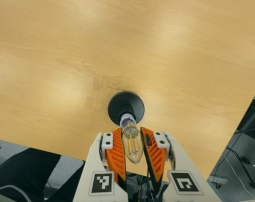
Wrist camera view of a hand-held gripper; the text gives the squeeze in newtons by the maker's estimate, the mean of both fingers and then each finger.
{"total": 19.2, "left": 20.7, "right": 17.6}